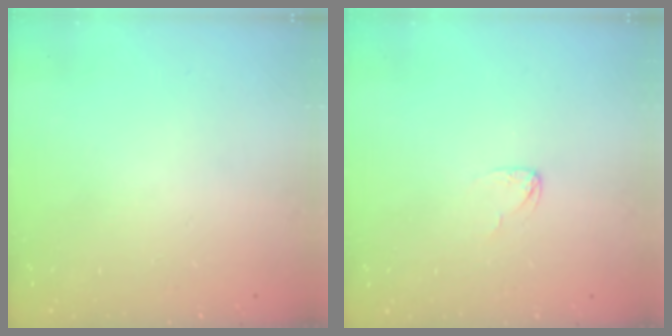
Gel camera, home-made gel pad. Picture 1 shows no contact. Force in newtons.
{"total": 2.7, "press": 2.7, "slide": 0.1}